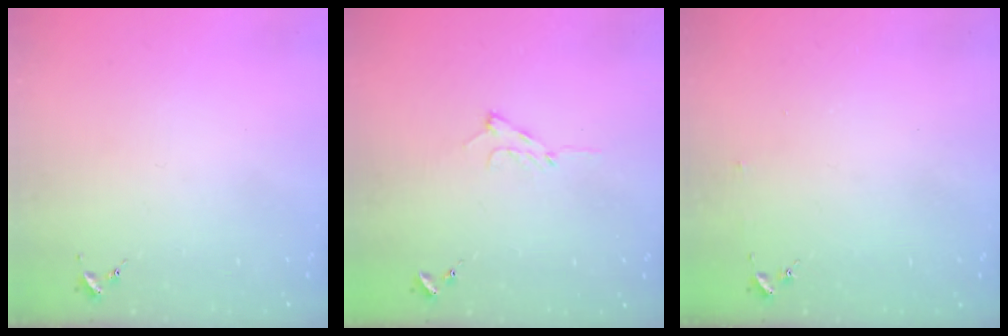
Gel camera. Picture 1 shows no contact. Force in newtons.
{"total": 7.4, "press": 7.3, "slide": 0.8}
{"total": 2.5, "press": 2.5, "slide": 0.2}